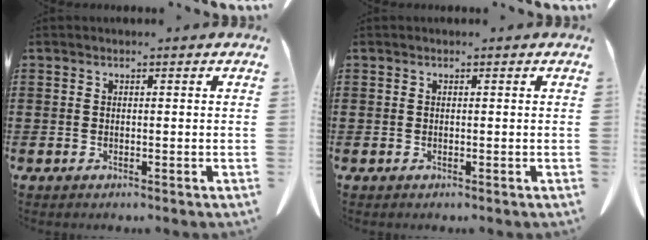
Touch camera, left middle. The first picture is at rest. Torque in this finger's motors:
{"motor_torque": [-0.01, 0.00, 0.00, 0.00]}